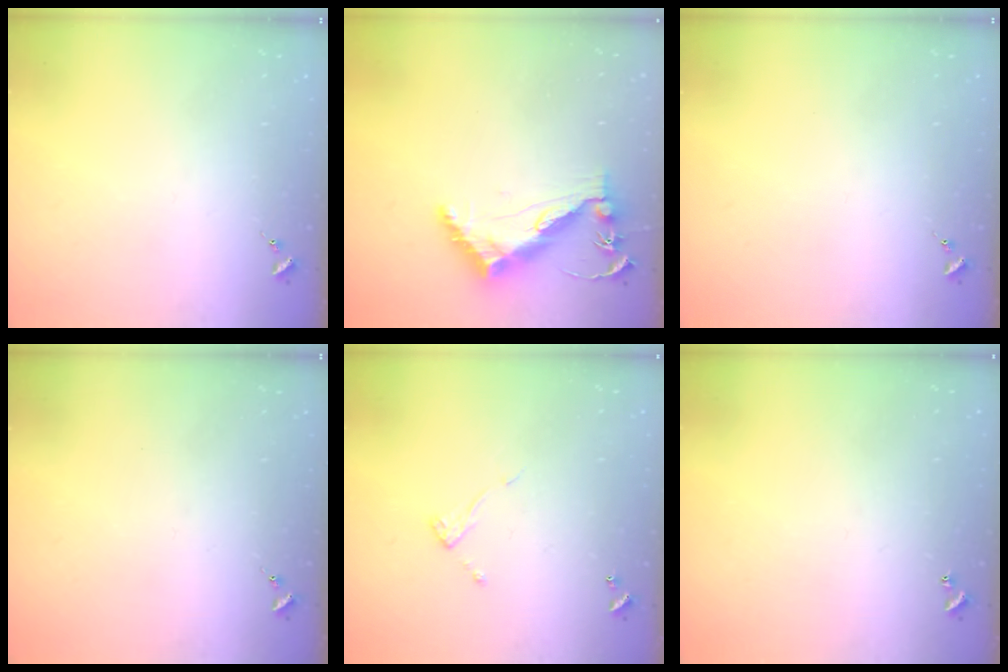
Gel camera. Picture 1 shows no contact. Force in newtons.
{"total": 12.8, "press": 12.8, "slide": 0.8}
{"total": 0.0}
{"total": 0.0}
{"total": 5.3, "press": 5.3, "slide": 0.2}
{"total": 0.9, "press": 0.9, "slide": 0.2}